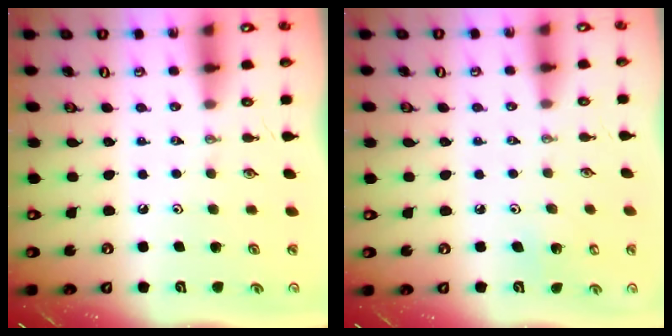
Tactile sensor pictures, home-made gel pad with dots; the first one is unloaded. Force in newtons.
{"total": 3.2, "press": 3.2, "slide": 0.2}